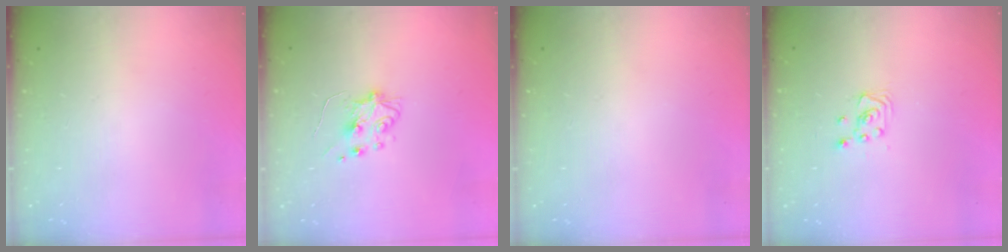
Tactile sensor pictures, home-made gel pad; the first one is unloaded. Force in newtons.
{"total": 5.9, "press": 5.9, "slide": 0.9}
{"total": 0.0}
{"total": 2.2, "press": 2.2, "slide": 0.3}